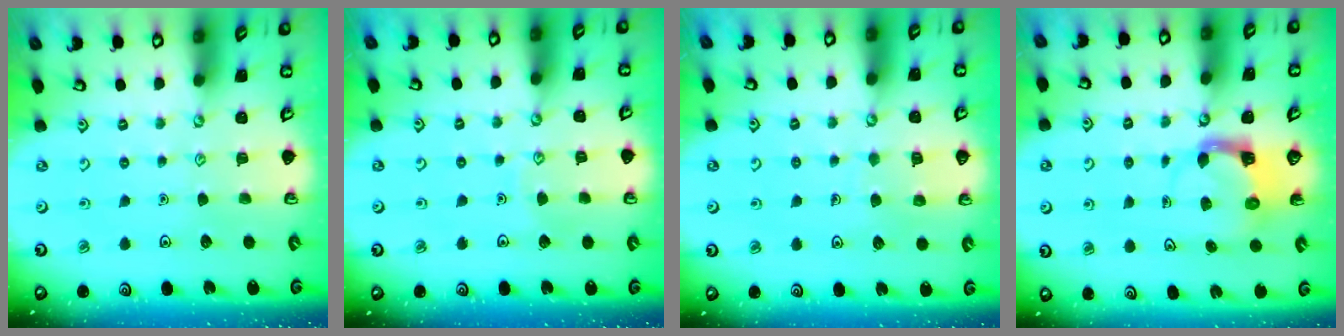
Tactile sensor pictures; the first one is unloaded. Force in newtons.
{"total": 3.4, "press": 3.4, "slide": 0.3}
{"total": 6.9, "press": 6.9, "slide": 0.6}
{"total": 3.7, "press": 3.7, "slide": 0.4}